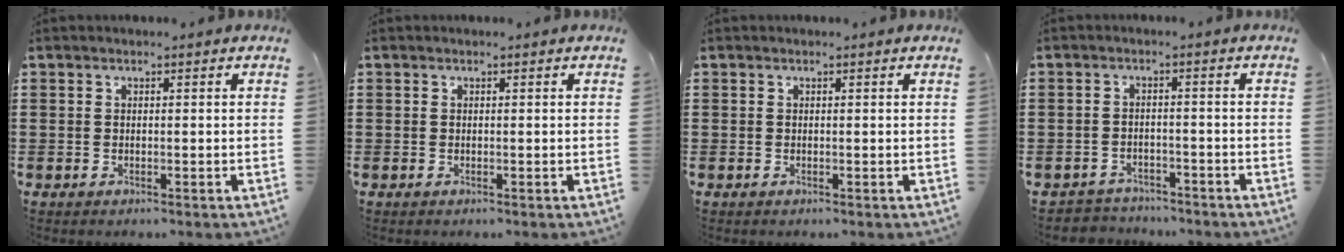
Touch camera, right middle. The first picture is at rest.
{"total": 0.0}
{"total": 0.0}
{"total": 2.6, "force": [-2.5, 0.5, -0.4], "torque": [-0.002, 0.001, -0.057]}